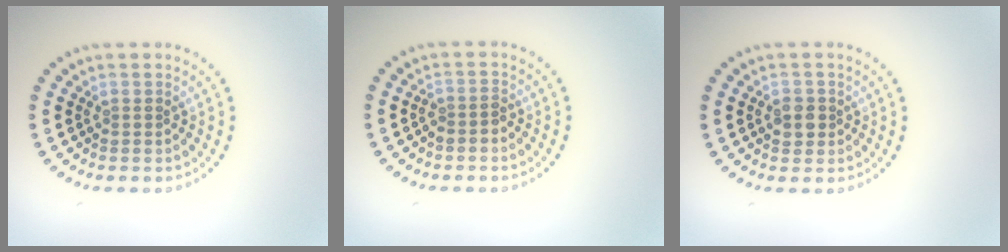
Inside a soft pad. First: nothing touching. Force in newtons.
{"total": 1.3, "press": 1.1, "slide": 0.8}
{"total": 1.8, "press": 1.7, "slide": 0.6}